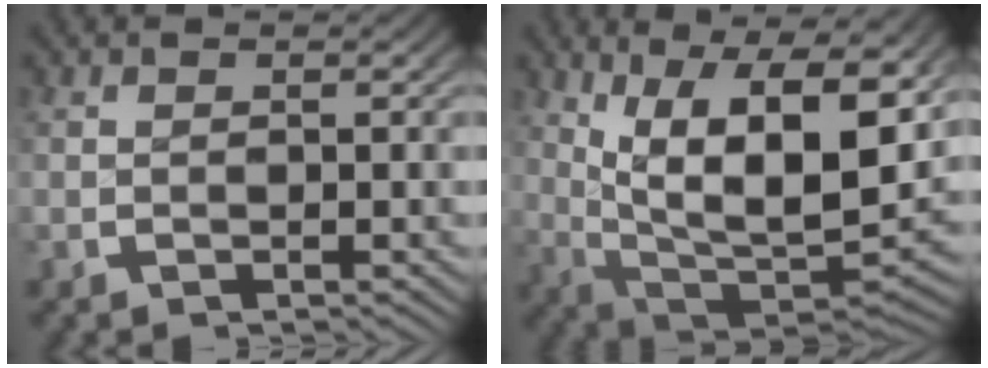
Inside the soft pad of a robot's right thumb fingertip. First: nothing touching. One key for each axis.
{"total": 17.4, "fx": 1.1, "fy": 11.0, "fz": 13.5, "tx": -0.237, "ty": -0.049, "tz": 0.035}